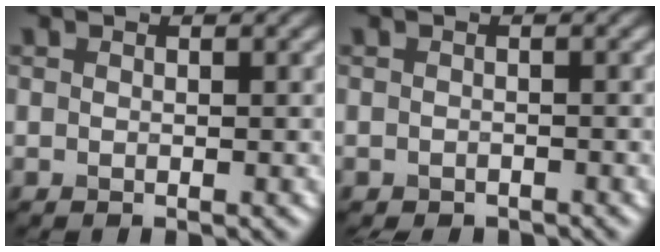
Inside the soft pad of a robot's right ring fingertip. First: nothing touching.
{"total": 0.8, "force": [-0.7, 0.4, 0.1], "torque": [-0.002, -0.002, -0.011]}